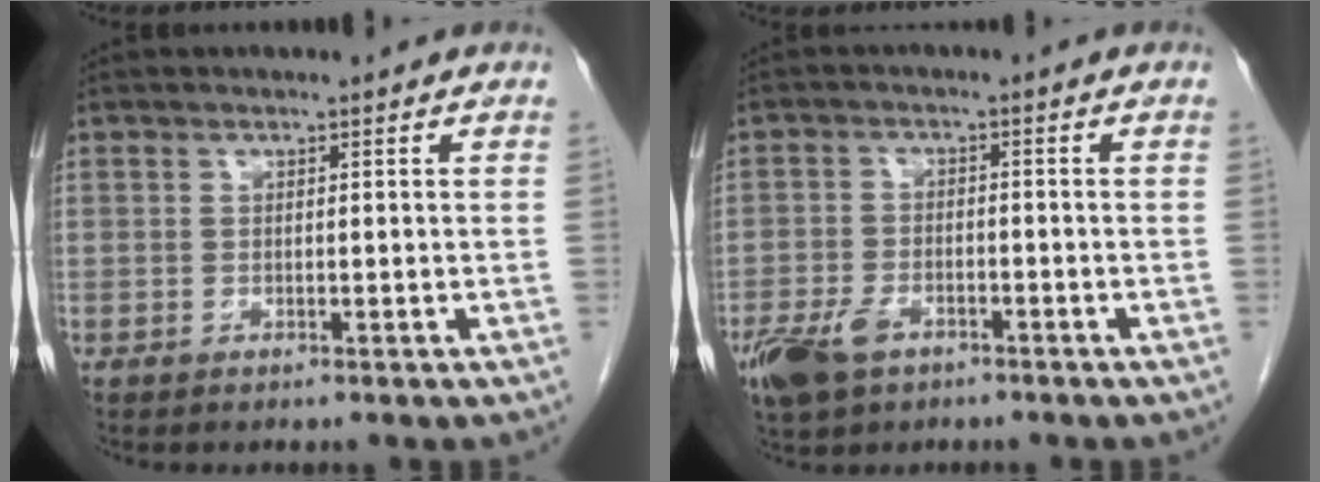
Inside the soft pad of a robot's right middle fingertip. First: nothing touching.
{"total": 7.1, "force": [-4.3, 3.9, 4.0], "torque": [-0.085, -0.004, -0.075]}